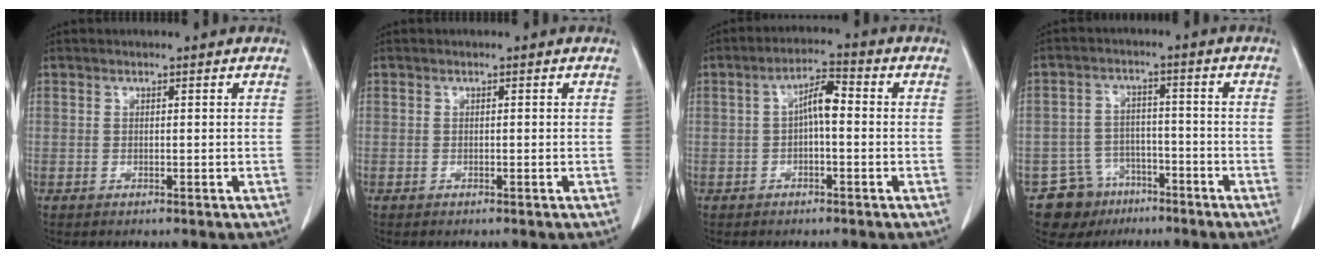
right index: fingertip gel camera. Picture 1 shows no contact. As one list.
[{"total": 0.0}, {"total": 4.8, "force": [0.0, 1.3, 4.6], "torque": [-0.081, 0.020, -0.002]}, {"total": 7.7, "force": [-5.0, 5.8, 0.6], "torque": [-0.010, 0.018, -0.075]}]